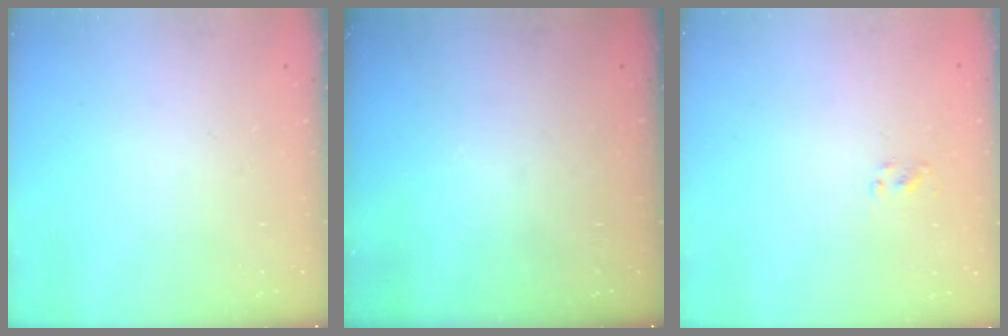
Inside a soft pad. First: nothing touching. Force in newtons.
{"total": 0.0}
{"total": 1.7, "press": 1.5, "slide": 0.9}